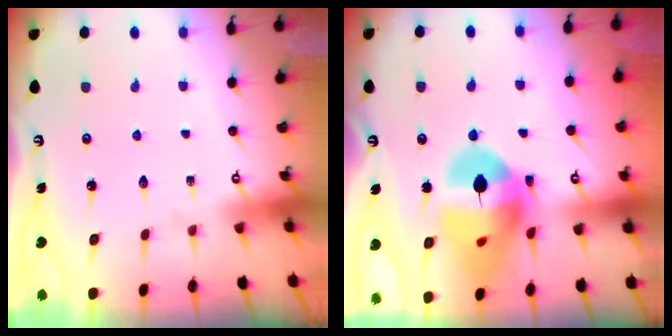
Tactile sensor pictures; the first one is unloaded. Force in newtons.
{"total": 19.0, "press": 18.9, "slide": 2.3}